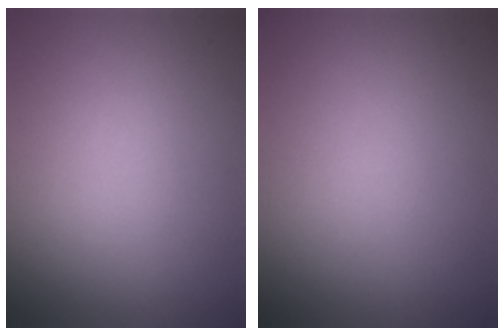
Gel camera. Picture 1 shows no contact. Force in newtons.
{"total": 0.0}